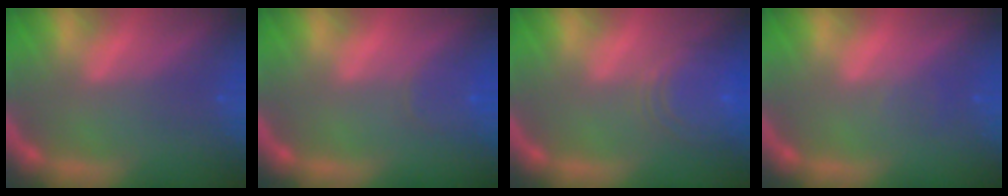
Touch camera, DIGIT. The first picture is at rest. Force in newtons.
{"total": 2.4}
{"total": 8.0}
{"total": 0.9}